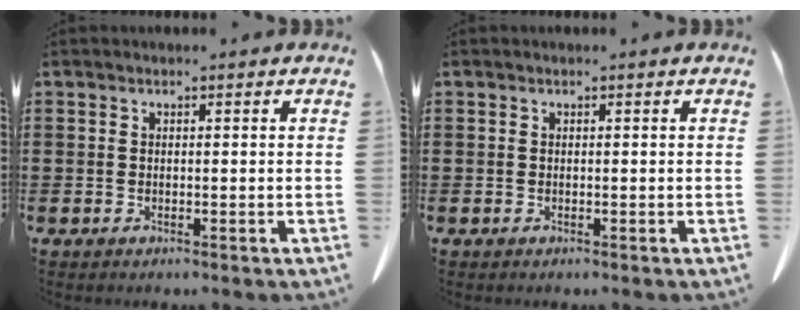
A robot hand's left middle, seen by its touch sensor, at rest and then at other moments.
{"total": 0.0}